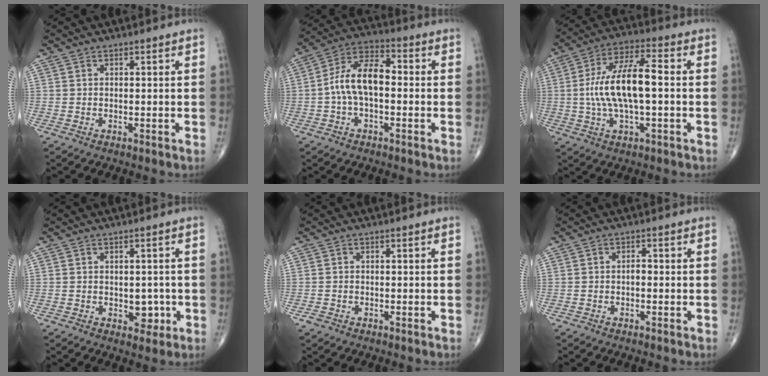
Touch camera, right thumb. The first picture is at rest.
{"total": 10.7, "force": [-0.8, 5.7, 9.0], "torque": [-0.163, 0.039, -0.023]}
{"total": 14.4, "force": [-0.2, 5.1, 13.4], "torque": [-0.265, 0.028, -0.006]}
{"total": 3.8, "force": [-0.8, 2.7, 2.6], "torque": [-0.008, 0.003, -0.006]}
{"total": 1.0, "force": [-0.6, 0.7, 0.4], "torque": [-0.009, 0.002, -0.012]}
{"total": 1.2, "force": [-0.3, 0.7, 0.9], "torque": [-0.011, 0.004, -0.009]}